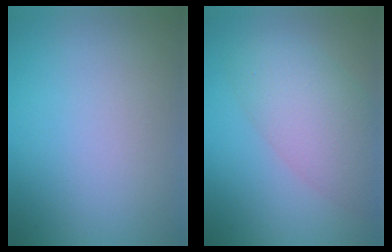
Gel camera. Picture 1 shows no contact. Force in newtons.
{"total": 6.4, "press": 6.4, "slide": 0.4}